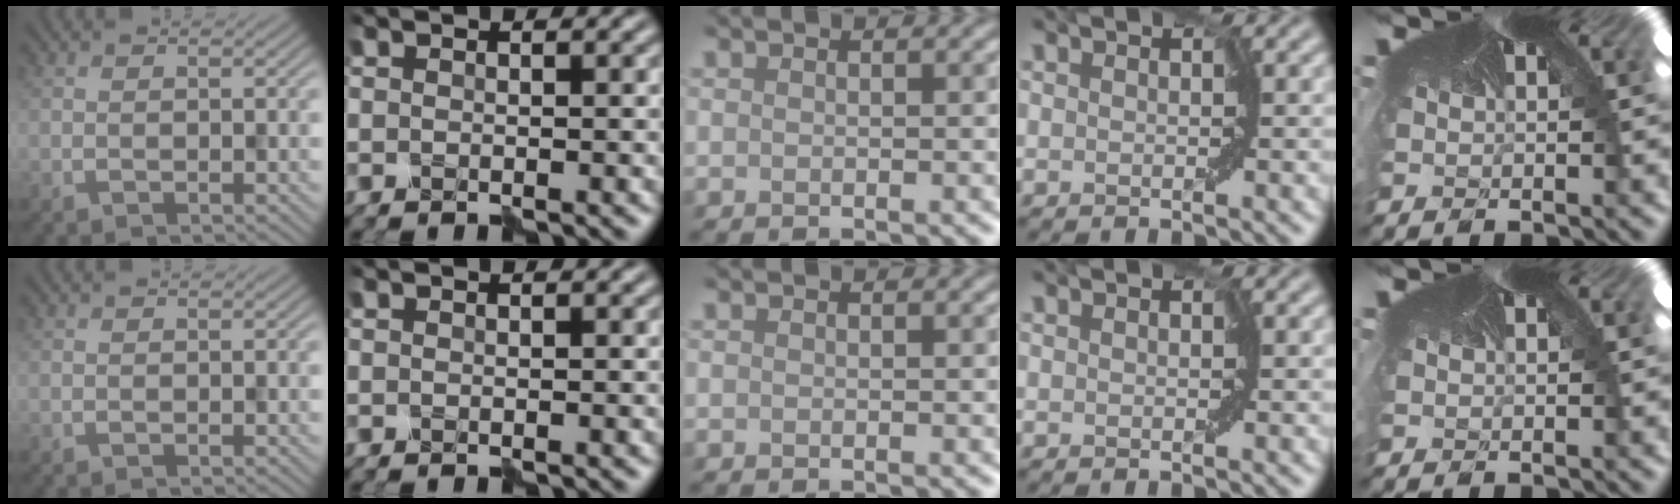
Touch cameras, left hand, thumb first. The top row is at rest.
{}